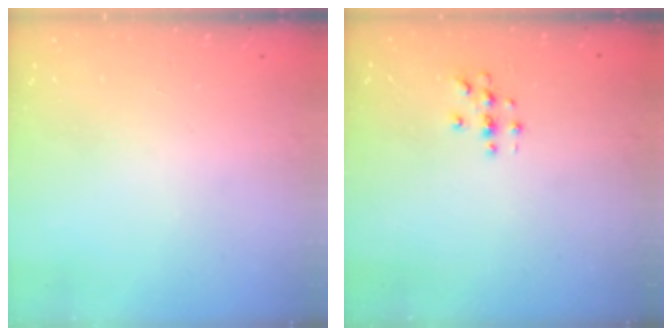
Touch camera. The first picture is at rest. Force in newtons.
{"total": 2.9, "press": 2.9, "slide": 0.3}